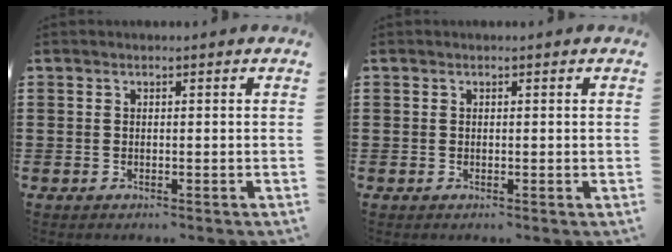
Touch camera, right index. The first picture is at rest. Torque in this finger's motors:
{"motor_torque": [0.11, 0.05, 0.00, 0.00]}